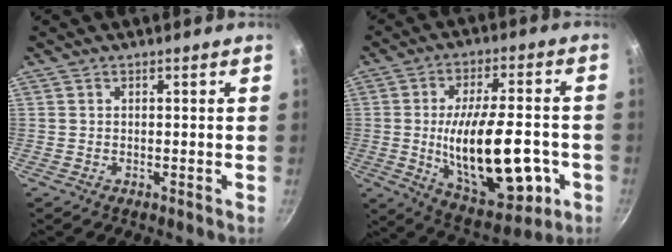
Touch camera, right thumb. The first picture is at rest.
{"total": 22.1, "force": [-4.1, 9.8, 19.4], "torque": [-0.292, 0.007, -0.047]}